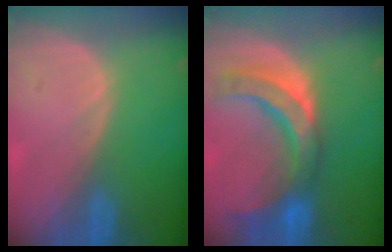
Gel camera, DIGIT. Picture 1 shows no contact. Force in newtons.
{"total": 10.6, "press": 9.3, "slide": 5.1}